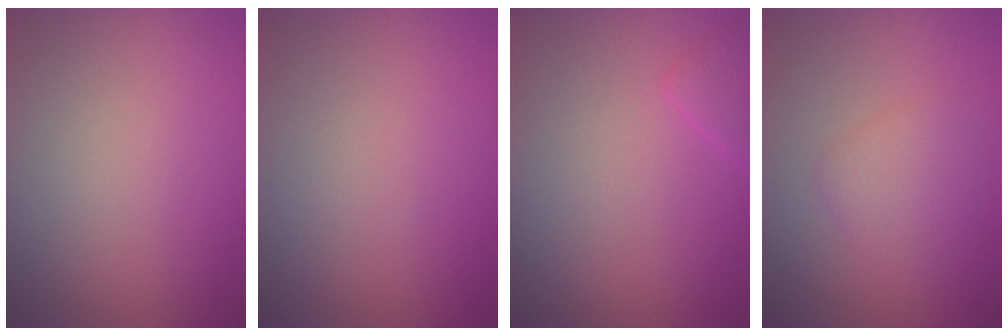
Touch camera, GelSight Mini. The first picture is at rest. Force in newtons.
{"total": 0.0}
{"total": 1.4, "press": 1.4, "slide": 0.1}
{"total": 2.6, "press": 2.6, "slide": 0.2}